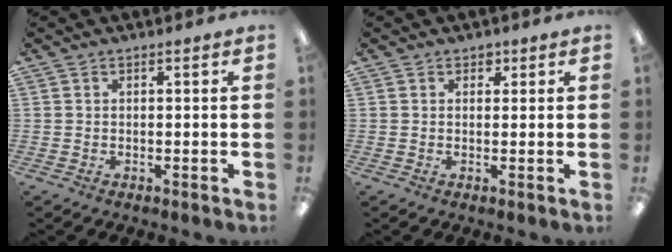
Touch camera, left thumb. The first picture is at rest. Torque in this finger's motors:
{"motor_torque": [0.31, -0.18, 0.55, -0.10, 0.00]}